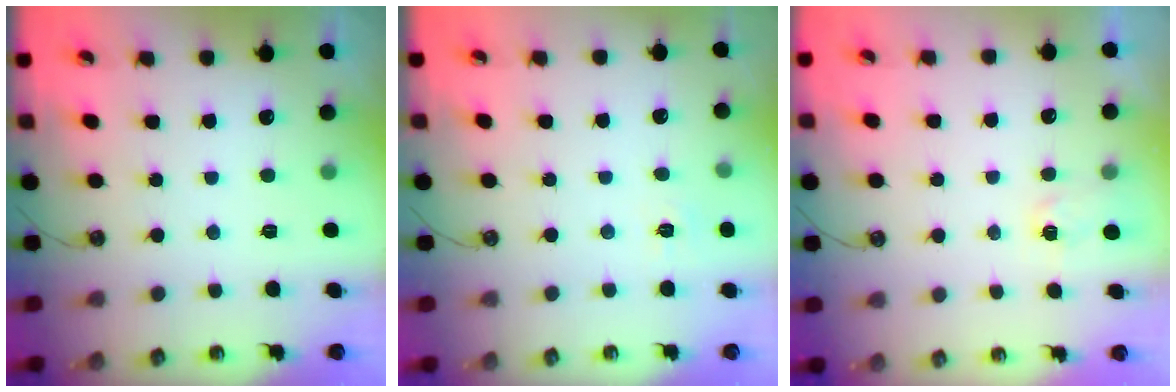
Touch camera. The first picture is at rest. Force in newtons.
{"total": 4.0, "press": 4.0, "slide": 0.5}
{"total": 2.9, "press": 2.9, "slide": 0.4}